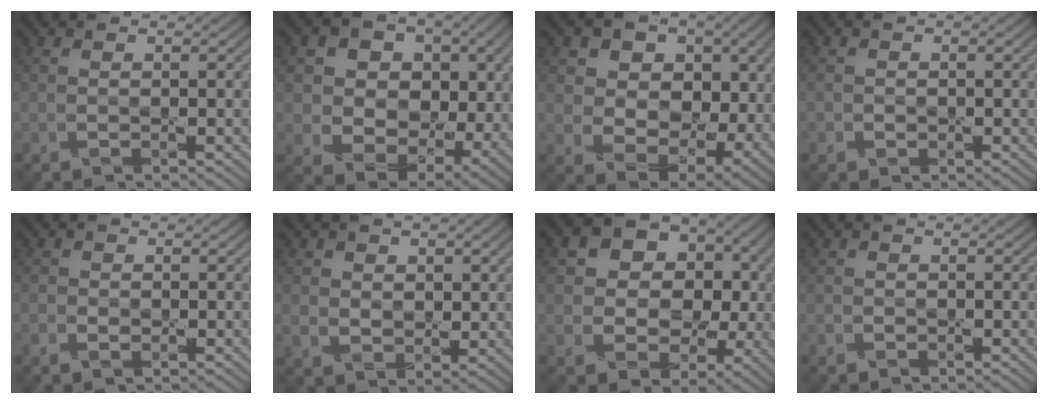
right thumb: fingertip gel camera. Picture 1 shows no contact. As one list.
[{"total": 14.0, "force": [2.1, 11.1, 8.4], "torque": [-0.173, -0.017, 0.047]}, {"total": 14.9, "force": [3.2, 10.9, 9.6], "torque": [-0.175, -0.010, 0.070]}, {"total": 1.0, "force": [-0.3, 0.9, 0.1], "torque": [0.002, -0.004, -0.007]}, {"total": 1.7, "force": [-0.4, 1.3, 0.9], "torque": [-0.020, -0.005, -0.009]}, {"total": 4.4, "force": [1.2, 3.6, 2.1], "torque": [-0.056, -0.011, 0.018]}, {"total": 16.9, "force": [2.5, 13.7, 9.6], "torque": [-0.189, 0.005, 0.055]}, {"total": 0.7, "force": [-0.3, 0.6, 0.1], "torque": [0.001, -0.003, -0.007]}]